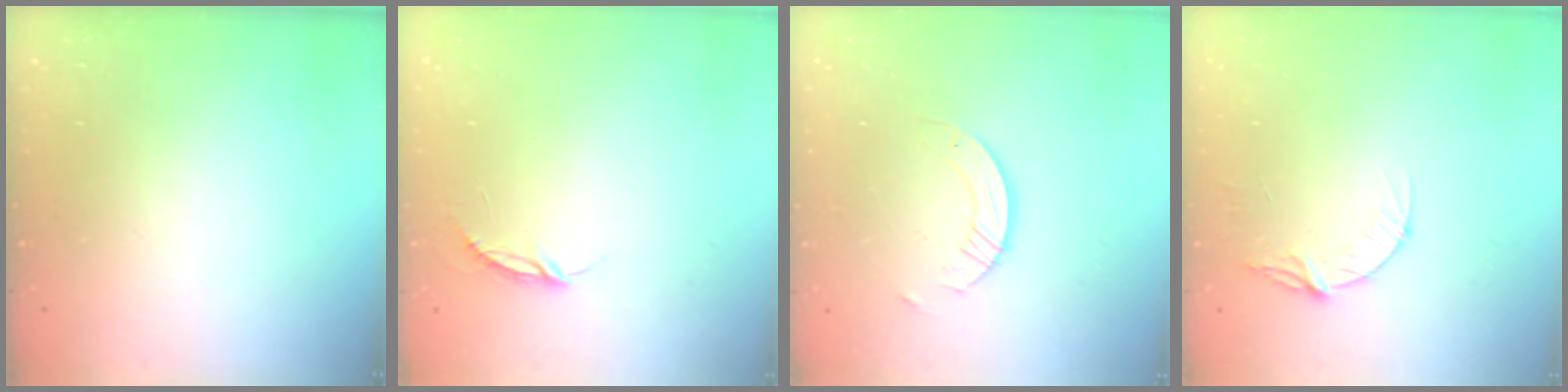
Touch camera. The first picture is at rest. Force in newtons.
{"total": 3.8, "press": 3.8, "slide": 0.2}
{"total": 3.8, "press": 3.7, "slide": 0.4}
{"total": 5.6, "press": 5.6, "slide": 0.6}